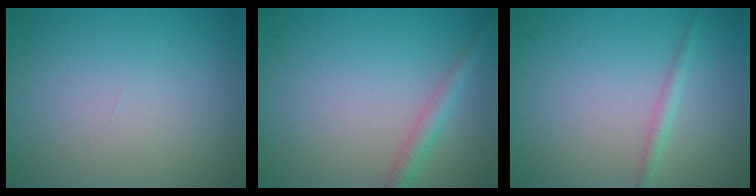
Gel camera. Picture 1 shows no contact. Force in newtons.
{"total": 2.1, "press": 2.1, "slide": 0.1}
{"total": 1.3, "press": 1.3, "slide": 0.1}